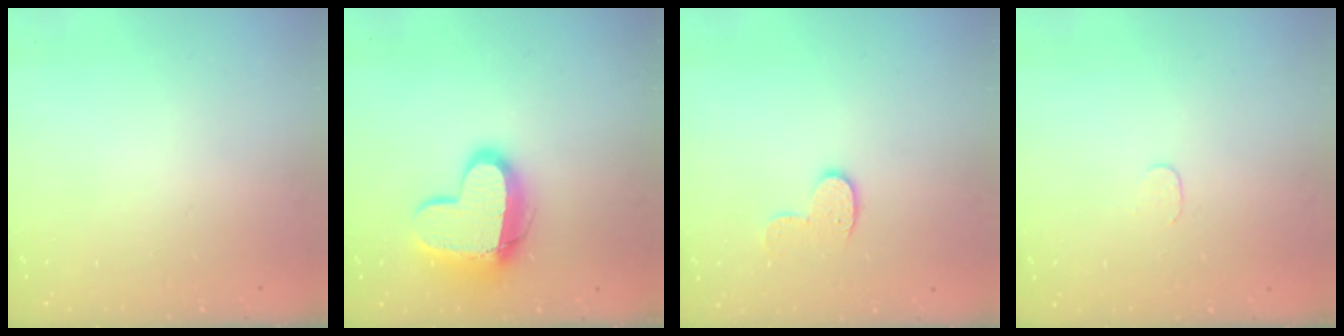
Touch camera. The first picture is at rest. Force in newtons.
{"total": 14.4, "press": 14.4, "slide": 1.0}
{"total": 8.1, "press": 8.1, "slide": 0.4}
{"total": 3.5, "press": 3.5, "slide": 0.3}